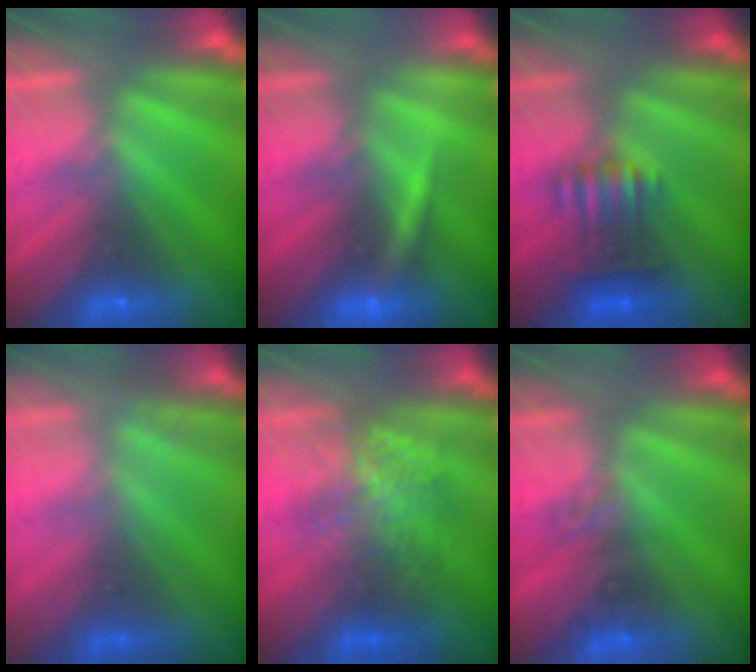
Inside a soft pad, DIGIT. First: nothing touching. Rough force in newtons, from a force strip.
{"total": 3.0}
{"total": 3.4}
{"total": 2.4}
{"total": 2.2}
{"total": 1.6}